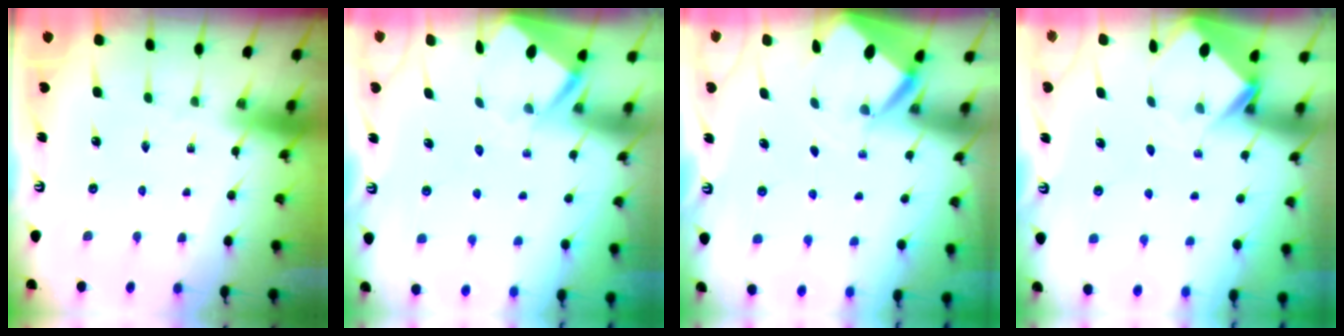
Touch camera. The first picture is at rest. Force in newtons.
{"total": 3.4, "press": 3.4, "slide": 0.3}
{"total": 3.0, "press": 3.0, "slide": 0.2}
{"total": 3.9, "press": 3.9, "slide": 0.1}